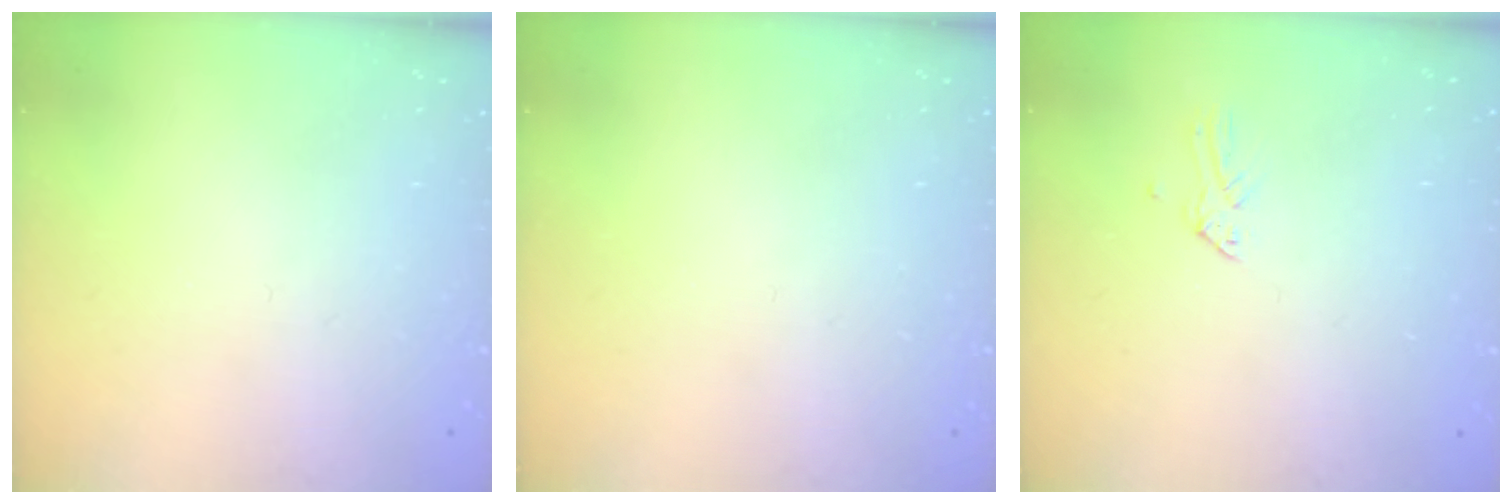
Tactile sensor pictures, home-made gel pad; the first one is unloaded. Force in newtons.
{"total": 0.0}
{"total": 0.0}